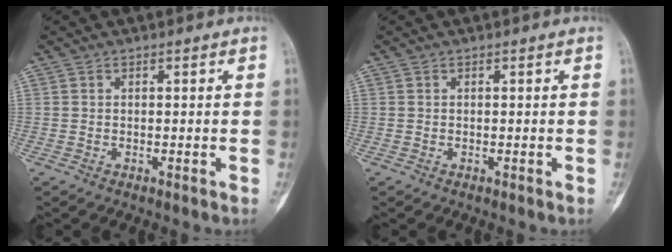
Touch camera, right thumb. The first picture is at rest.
{"total": 0.0}